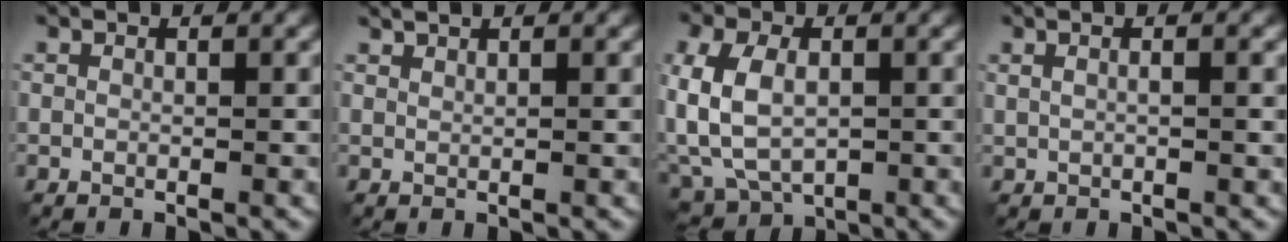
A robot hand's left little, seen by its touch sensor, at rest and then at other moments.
{"total": 1.1, "force": [0.9, 0.2, 0.6], "torque": [-0.005, 0.001, 0.012]}
{"total": 8.3, "force": [-1.0, 5.0, 6.6], "torque": [-0.159, 0.003, -0.026]}
{"total": 2.3, "force": [0.8, 1.0, 1.9], "torque": [-0.015, 0.007, -0.001]}